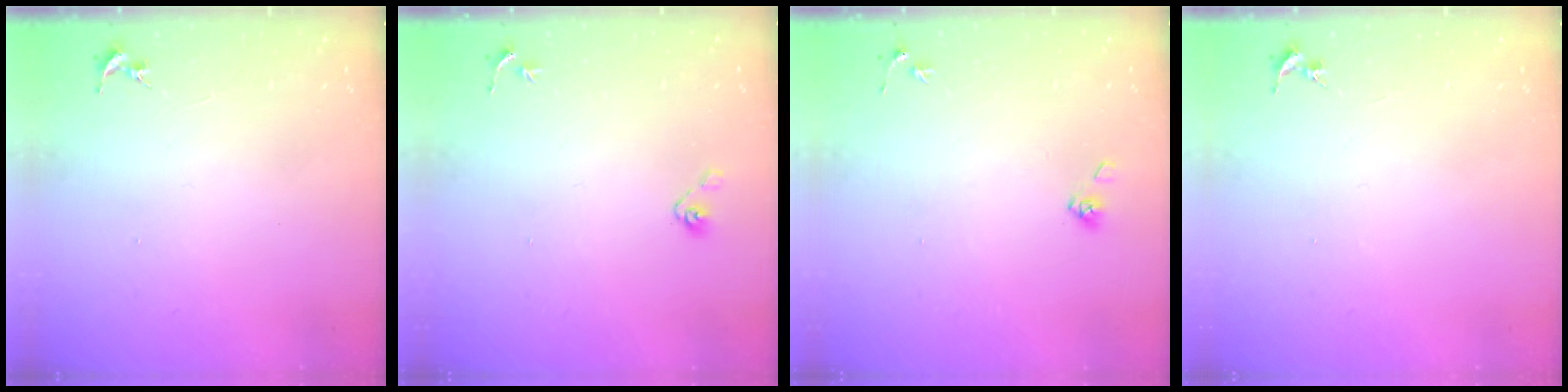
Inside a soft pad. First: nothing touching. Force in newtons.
{"total": 4.0, "press": 3.6, "slide": 1.8}
{"total": 3.8, "press": 3.4, "slide": 1.7}
{"total": 0.0}